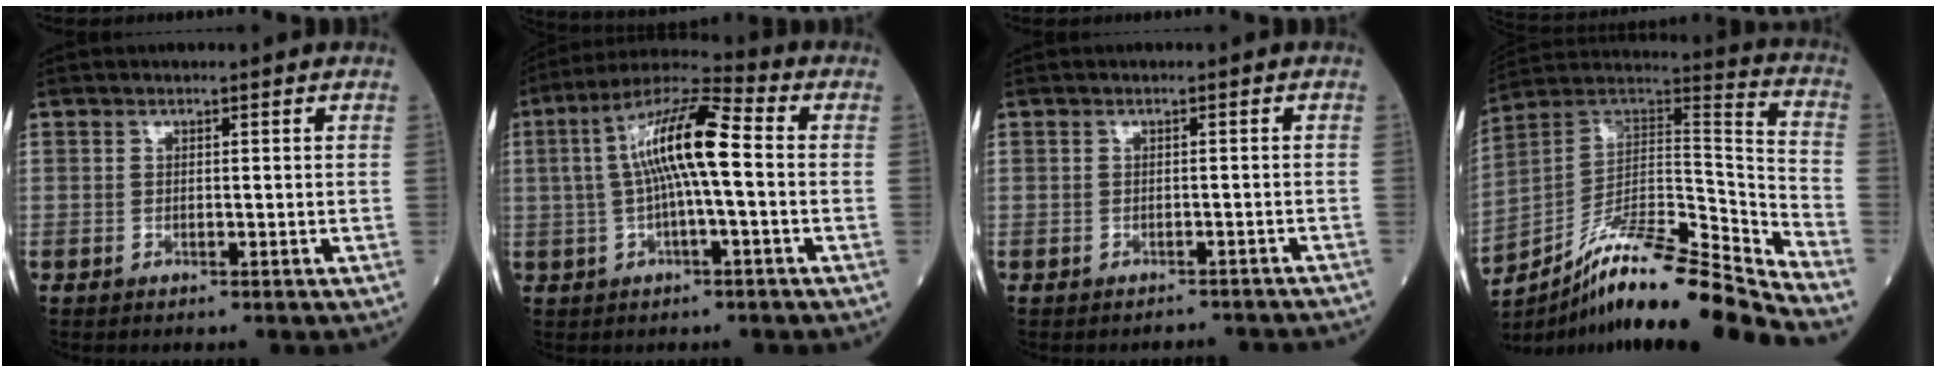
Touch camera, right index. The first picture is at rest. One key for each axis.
{"total": 11.8, "fx": 0.6, "fy": 1.6, "fz": 11.7, "tx": -0.223, "ty": 0.031, "tz": 0.005}
{"total": 4.5, "fx": -4.3, "fy": 1.2, "fz": 0.5, "tx": -0.003, "ty": -0.005, "tz": -0.043}
{"total": 21.9, "fx": -18.2, "fy": -0.3, "fz": 12.1, "tx": -0.199, "ty": 0.020, "tz": -0.319}